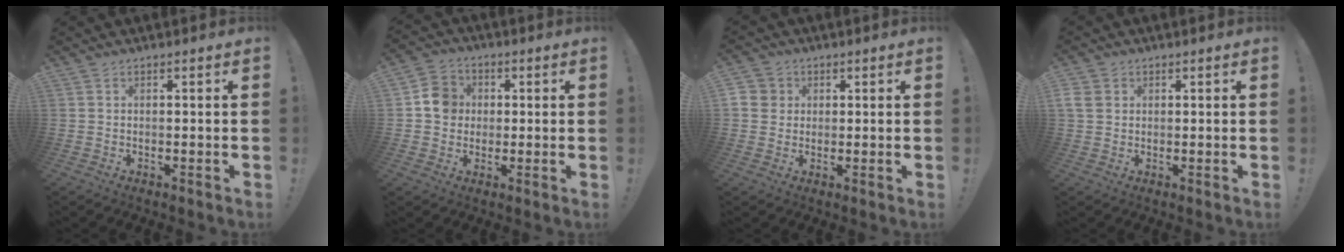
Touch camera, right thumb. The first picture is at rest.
{"total": 8.3, "force": [1.0, 7.7, 3.0], "torque": [-0.035, 0.008, 0.023]}
{"total": 4.7, "force": [0.9, 4.5, 1.2], "torque": [-0.022, 0.006, 0.020]}
{"total": 4.6, "force": [1.1, 4.2, 1.5], "torque": [-0.032, 0.004, 0.022]}